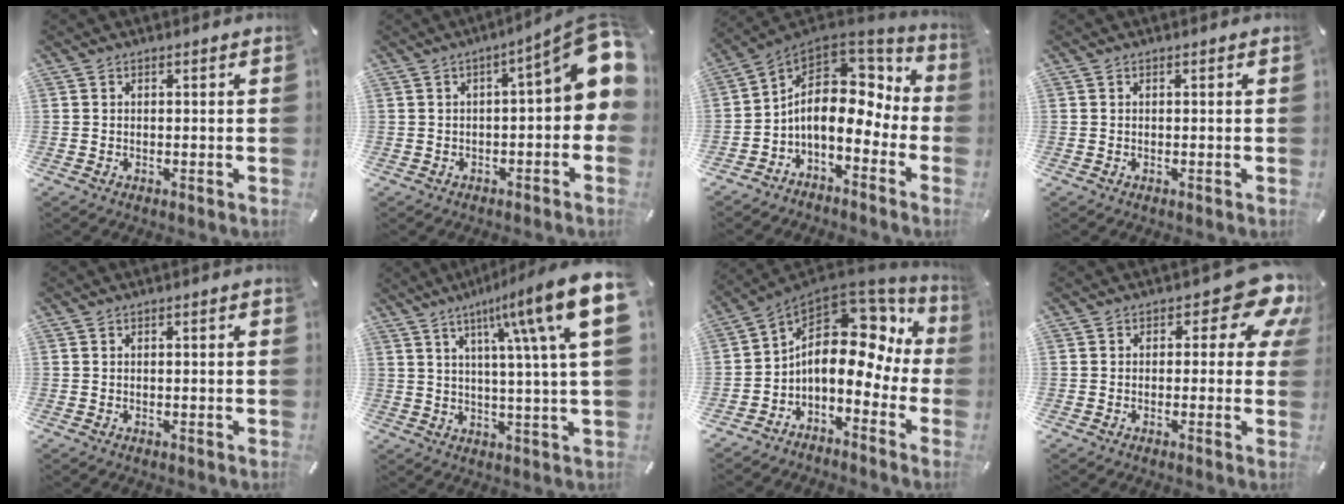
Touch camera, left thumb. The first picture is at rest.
{"total": 12.0, "force": [3.0, 3.5, 11.1], "torque": [-0.140, -0.030, 0.047]}
{"total": 12.5, "force": [0.5, 8.7, 8.9], "torque": [-0.163, -0.021, 0.010]}
{"total": 0.0}
{"total": 1.1, "force": [0.1, 0.0, 1.1], "torque": [-0.018, -0.002, 0.002]}
{"total": 19.5, "force": [7.9, 3.3, 17.5], "torque": [-0.263, -0.036, 0.107]}
{"total": 14.0, "force": [2.5, 9.6, 9.9], "torque": [-0.164, -0.039, 0.039]}
{"total": 10.3, "force": [4.5, 5.0, 7.9], "torque": [-0.090, -0.029, 0.074]}